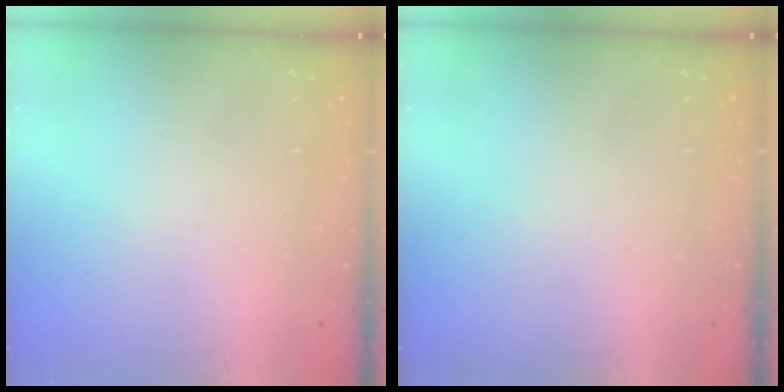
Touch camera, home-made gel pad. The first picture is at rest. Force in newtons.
{"total": 0.0}